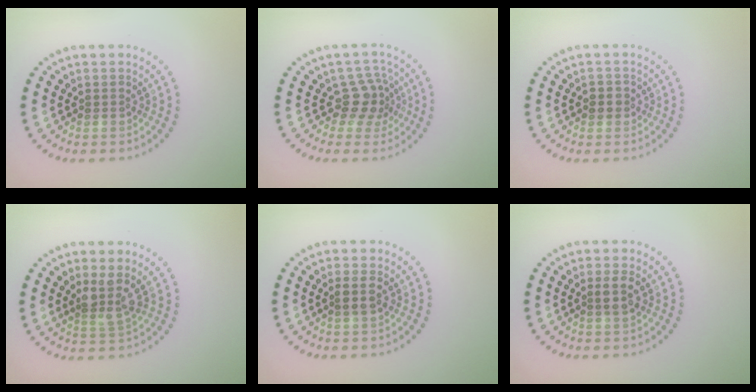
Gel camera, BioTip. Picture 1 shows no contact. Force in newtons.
{"total": 2.9, "press": 2.2, "slide": 1.9}
{"total": 1.3, "press": 1.3, "slide": 0.4}
{"total": 2.5, "press": 1.9, "slide": 1.6}
{"total": 1.7, "press": 1.6, "slide": 0.6}
{"total": 1.8, "press": 1.6, "slide": 0.8}